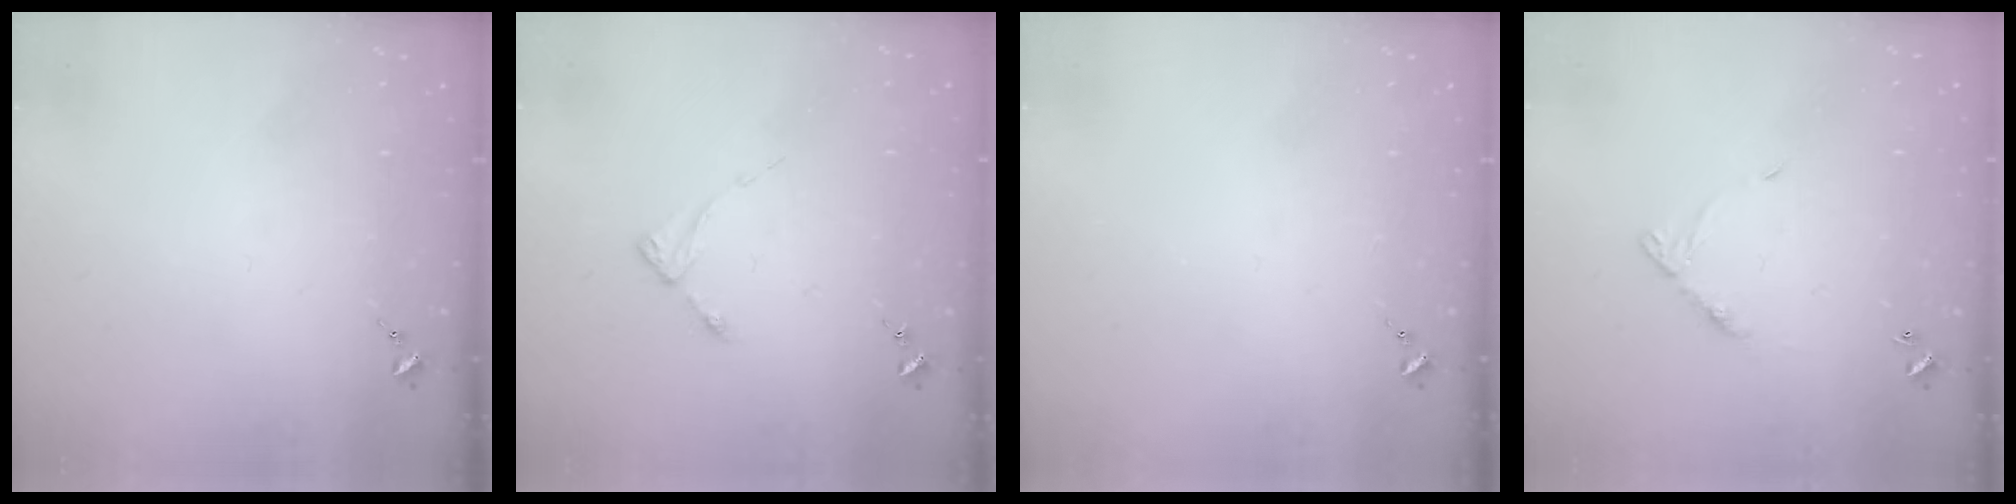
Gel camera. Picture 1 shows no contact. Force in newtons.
{"total": 2.9, "press": 2.8, "slide": 0.4}
{"total": 0.0}
{"total": 6.9, "press": 6.8, "slide": 0.6}